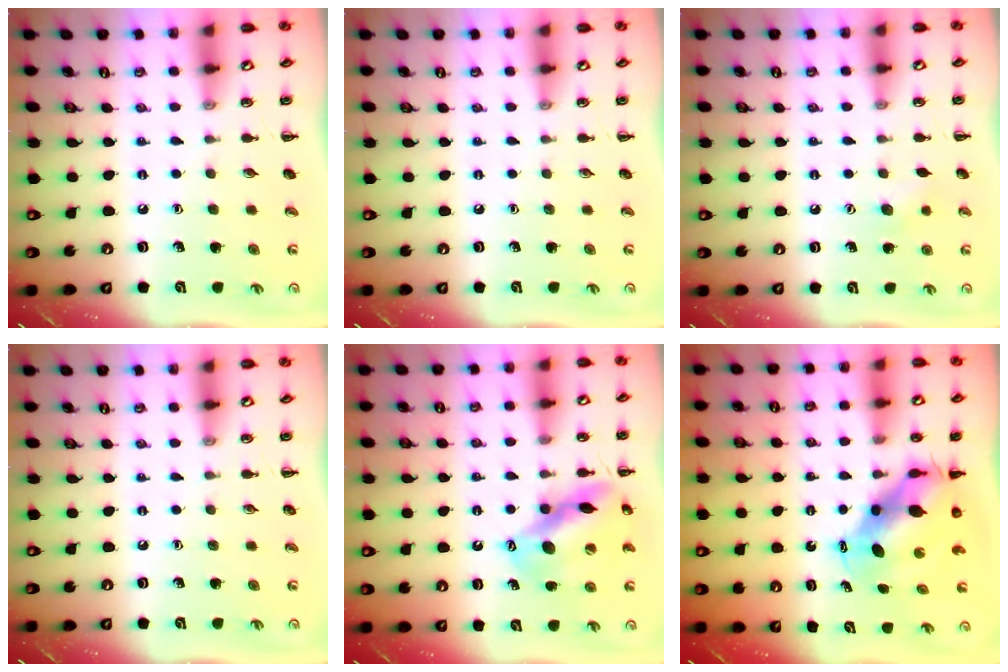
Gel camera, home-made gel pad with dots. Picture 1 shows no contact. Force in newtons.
{"total": 0.0}
{"total": 7.0, "press": 6.9, "slide": 1.5}
{"total": 0.0}
{"total": 13.6, "press": 13.2, "slide": 3.6}
{"total": 7.1, "press": 7.0, "slide": 1.5}